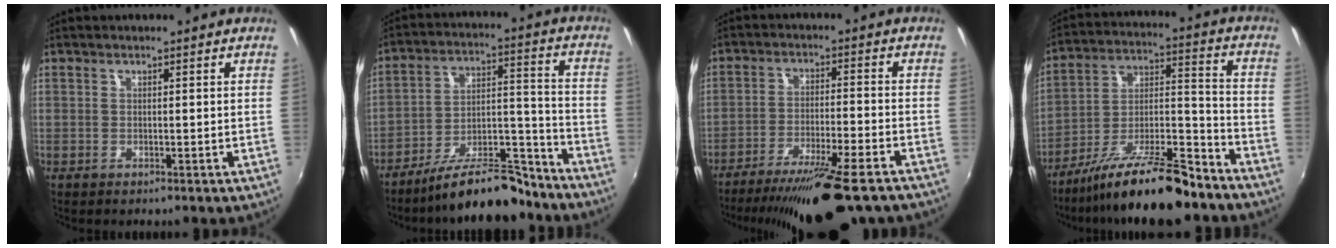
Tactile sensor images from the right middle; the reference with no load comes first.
{"total": 16.4, "force": [-13.7, 4.4, 8.0], "torque": [-0.137, 0.022, -0.201]}
{"total": 17.4, "force": [-14.0, 2.3, 10.1], "torque": [-0.186, -0.033, -0.215]}
{"total": 17.8, "force": [-13.6, 3.5, 10.9], "torque": [-0.192, -0.001, -0.220]}